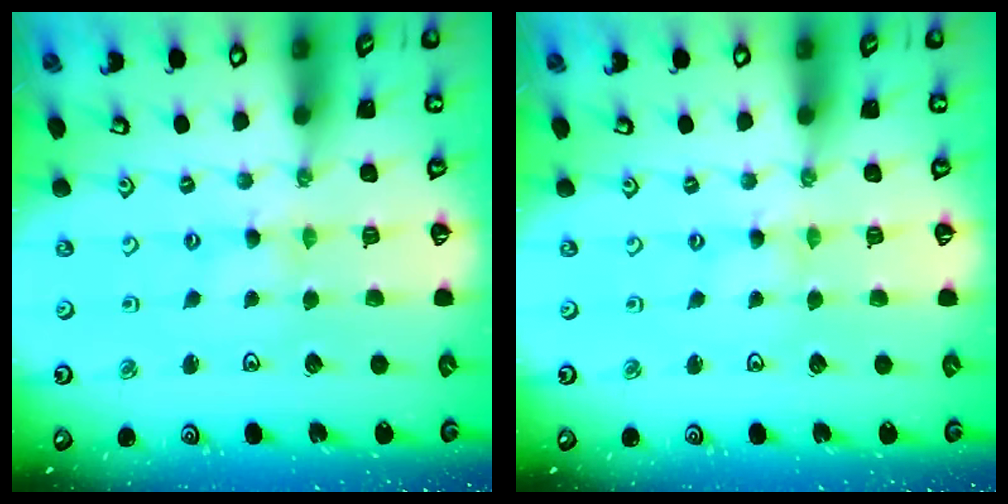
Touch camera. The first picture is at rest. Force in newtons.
{"total": 0.0}